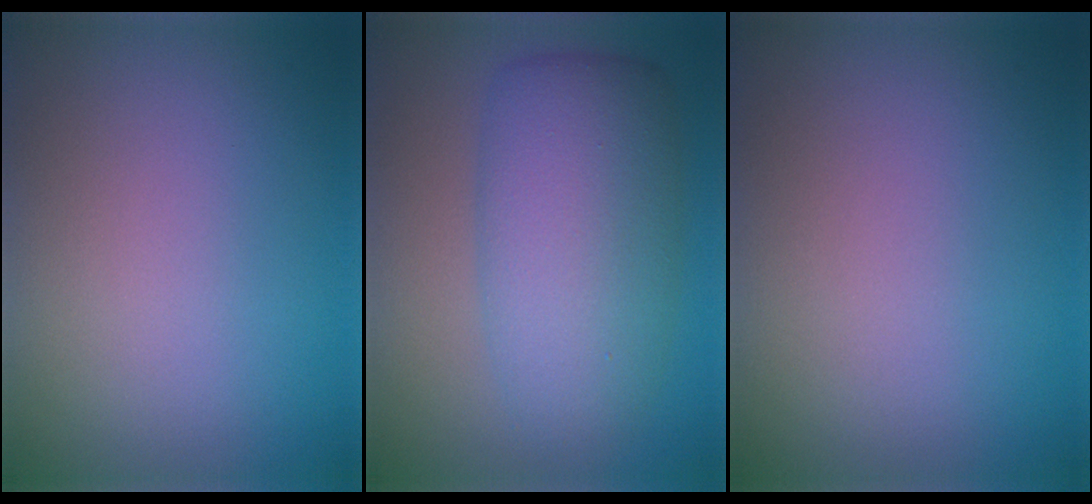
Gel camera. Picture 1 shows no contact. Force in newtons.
{"total": 7.4, "press": 7.4, "slide": 0.1}
{"total": 0.0}